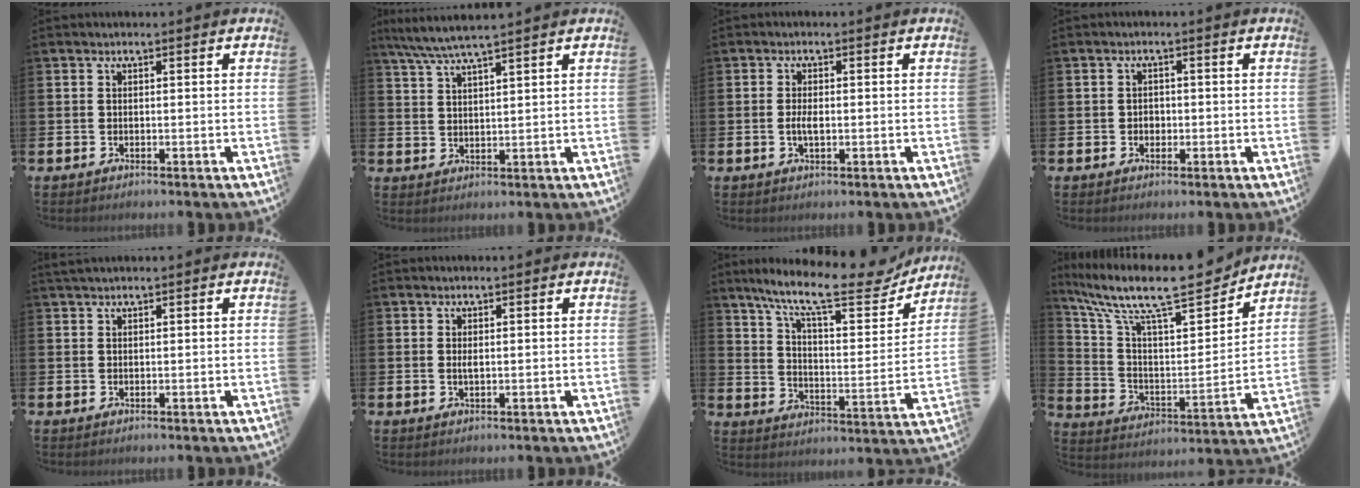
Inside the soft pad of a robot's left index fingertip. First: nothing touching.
{"total": 5.1, "force": [4.6, -0.2, 2.2], "torque": [-0.061, -0.013, 0.084]}
{"total": 2.0, "force": [-0.3, 0.9, 1.8], "torque": [-0.026, -0.002, -0.008]}
{"total": 1.5, "force": [-0.2, 1.3, 0.7], "torque": [-0.006, 0.005, -0.007]}
{"total": 1.1, "force": [1.0, 0.1, 0.4], "torque": [-0.008, 0.001, 0.019]}
{"total": 0.9, "force": [0.2, 0.3, 0.8], "torque": [-0.016, 0.002, 0.002]}
{"total": 13.2, "force": [10.9, 2.8, 6.9], "torque": [-0.144, -0.068, 0.180]}
{"total": 12.9, "force": [11.0, 3.0, 6.1], "torque": [-0.154, -0.077, 0.185]}